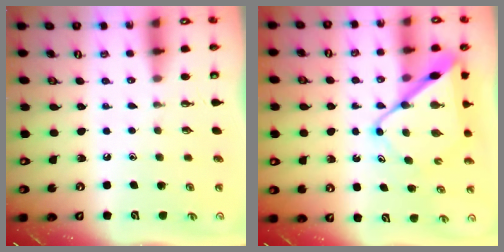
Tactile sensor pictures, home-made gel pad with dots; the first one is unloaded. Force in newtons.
{"total": 12.5, "press": 12.5, "slide": 1.1}